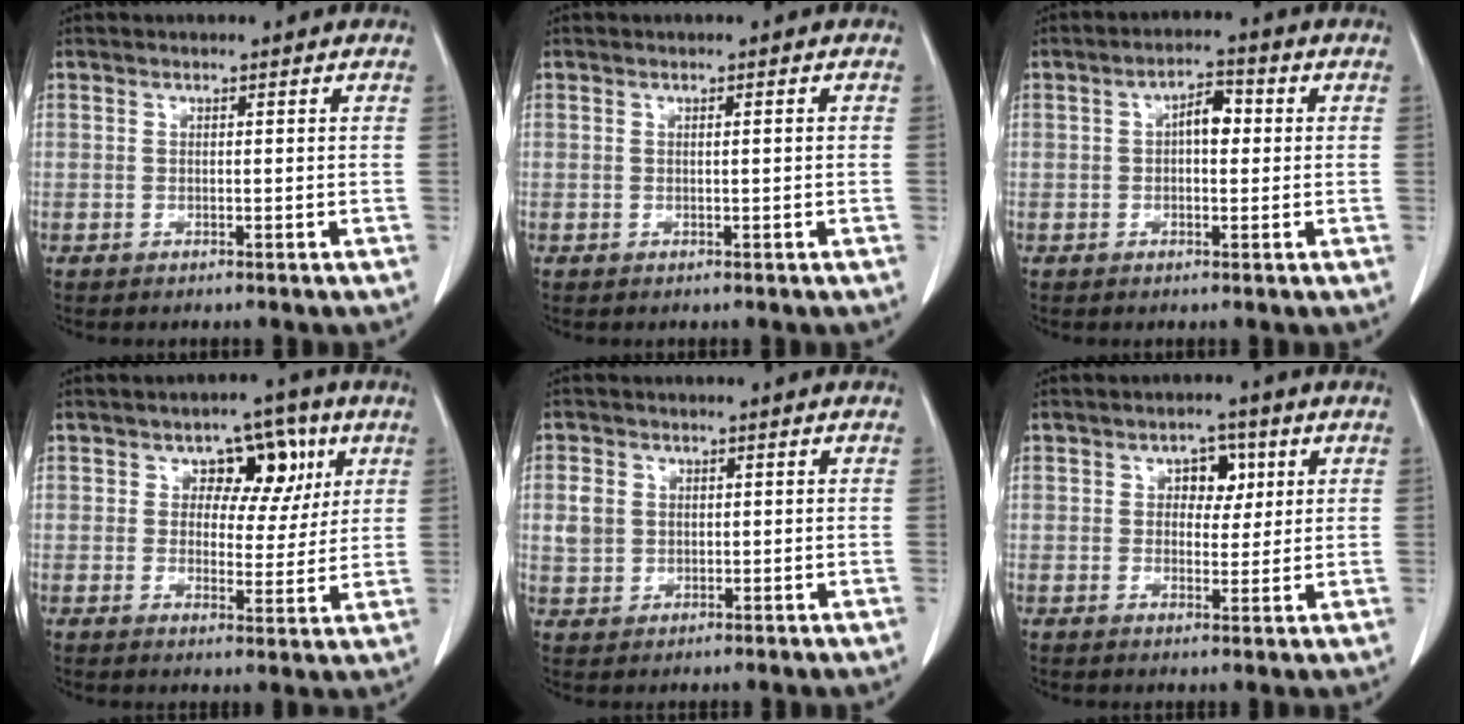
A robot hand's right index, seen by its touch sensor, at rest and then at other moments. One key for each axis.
{"total": 0.7, "fx": 0.0, "fy": 0.0, "fz": 0.7, "tx": -0.011, "ty": 0.000, "tz": 0.002}
{"total": 4.1, "fx": 0.4, "fy": 1.9, "fz": 3.6, "tx": -0.058, "ty": 0.015, "tz": 0.005}
{"total": 7.4, "fx": 2.8, "fy": 4.8, "fz": 4.9, "tx": -0.047, "ty": 0.015, "tz": 0.038}
{"total": 3.9, "fx": 0.7, "fy": 3.5, "fz": 1.6, "tx": -0.033, "ty": 0.010, "tz": 0.022}
{"total": 4.2, "fx": 1.4, "fy": 2.8, "fz": 2.8, "tx": -0.035, "ty": 0.010, "tz": 0.020}